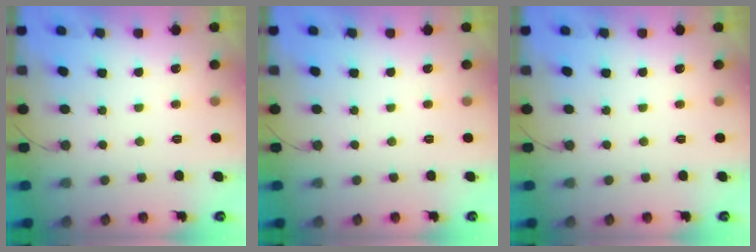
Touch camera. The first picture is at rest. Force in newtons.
{"total": 0.0}
{"total": 0.0}